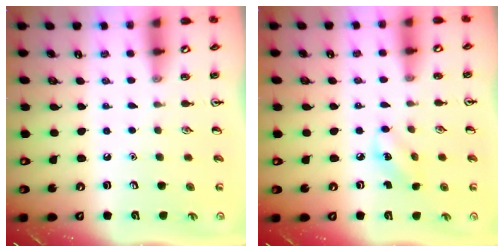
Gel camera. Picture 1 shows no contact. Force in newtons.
{"total": 3.9, "press": 3.7, "slide": 1.3}